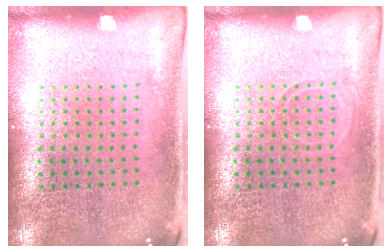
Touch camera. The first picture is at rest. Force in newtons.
{"total": 0.6, "press": 0.5, "slide": 0.2}